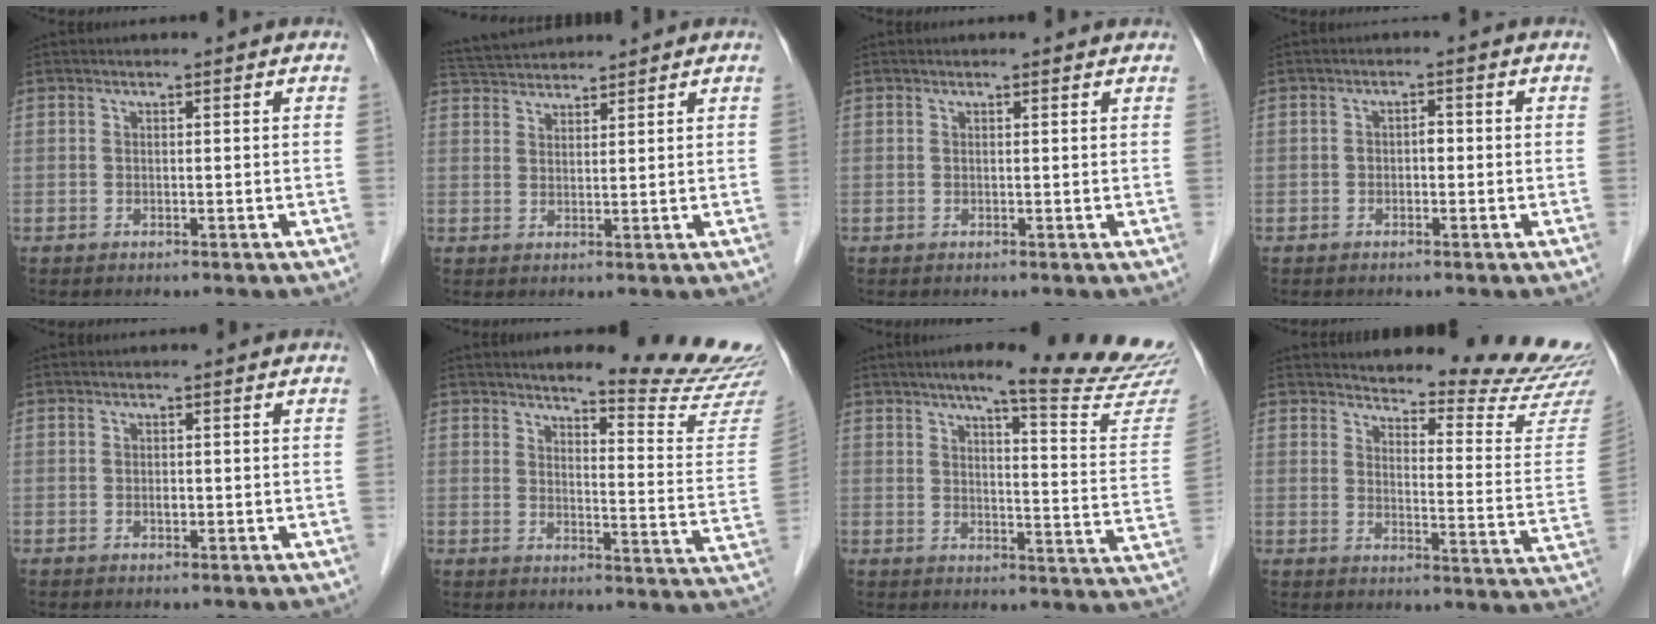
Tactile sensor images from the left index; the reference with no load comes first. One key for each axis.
{"total": 6.4, "fx": 6.2, "fy": 0.6, "fz": 1.3, "tx": -0.030, "ty": 0.037, "tz": 0.110}
{"total": 1.3, "fx": 1.3, "fy": 0.1, "fz": 0.3, "tx": -0.012, "ty": 0.004, "tz": 0.011}
{"total": 1.4, "fx": -0.3, "fy": 0.8, "fz": 1.1, "tx": -0.013, "ty": 0.004, "tz": -0.009}
{"total": 0.7, "fx": -0.2, "fy": 0.4, "fz": 0.5, "tx": -0.010, "ty": -0.001, "tz": -0.004}
{"total": 14.9, "fx": 14.2, "fy": -0.9, "fz": 4.4, "tx": -0.054, "ty": -0.109, "tz": 0.159}
{"total": 19.4, "fx": 17.0, "fy": 0.5, "fz": 9.2, "tx": -0.115, "ty": -0.066, "tz": 0.198}
{"total": 17.4, "fx": 16.9, "fy": -0.1, "fz": 4.2, "tx": -0.053, "ty": -0.132, "tz": 0.187}